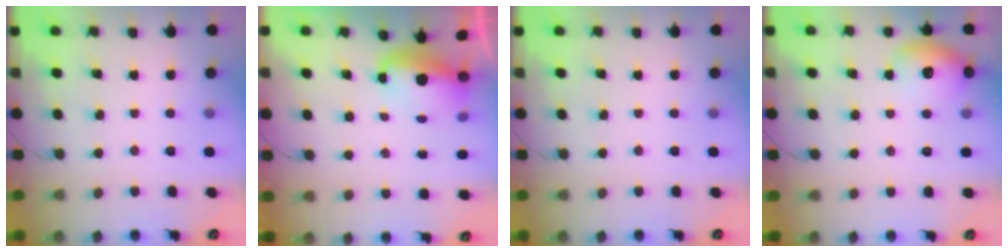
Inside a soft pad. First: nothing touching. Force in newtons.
{"total": 5.3, "press": 5.3, "slide": 0.6}
{"total": 0.0}
{"total": 11.5, "press": 11.4, "slide": 1.3}